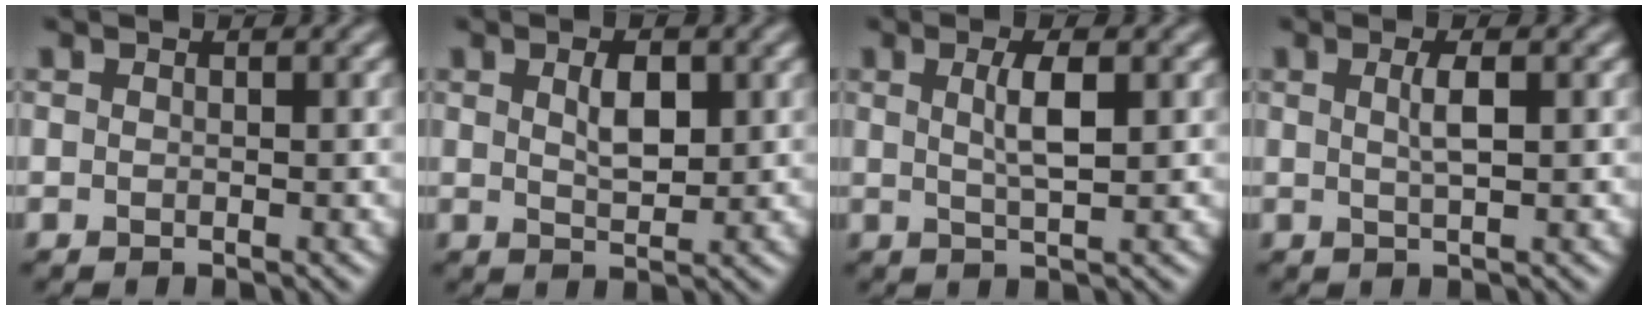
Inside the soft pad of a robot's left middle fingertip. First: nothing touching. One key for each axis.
{"total": 2.6, "fx": 0.9, "fy": 1.2, "fz": 2.2, "tx": -0.040, "ty": 0.001, "tz": 0.017}
{"total": 3.0, "fx": 0.8, "fy": 0.7, "fz": 2.8, "tx": -0.049, "ty": 0.003, "tz": 0.013}
{"total": 2.0, "fx": 0.5, "fy": 0.4, "fz": 1.9, "tx": -0.034, "ty": 0.004, "tz": 0.006}